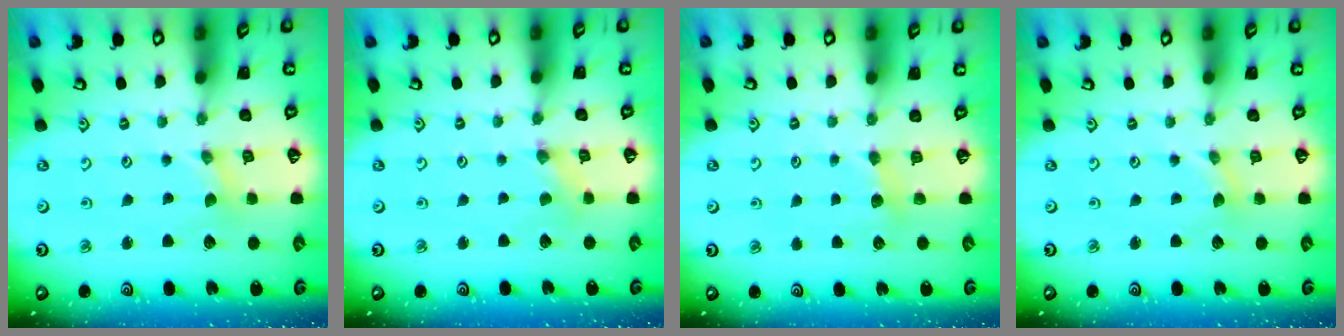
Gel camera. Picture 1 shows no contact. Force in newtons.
{"total": 1.1, "press": 1.1, "slide": 0.2}
{"total": 4.8, "press": 4.7, "slide": 0.6}
{"total": 0.7, "press": 0.7, "slide": 0.1}